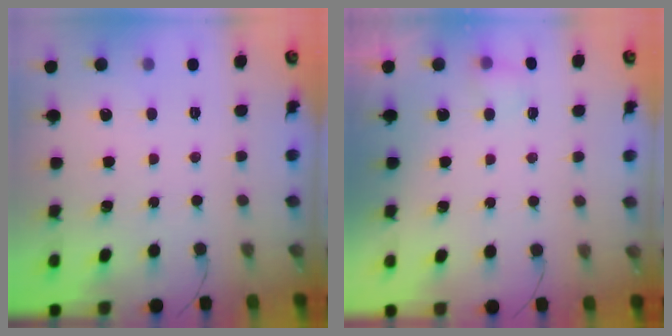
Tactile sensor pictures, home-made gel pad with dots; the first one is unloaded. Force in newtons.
{"total": 3.5, "press": 3.3, "slide": 1.0}